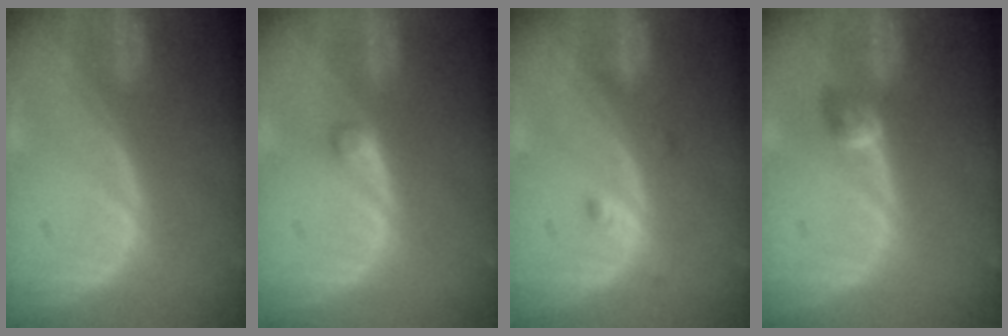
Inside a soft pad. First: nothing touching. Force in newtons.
{"total": 1.2, "press": 1.2, "slide": 0.2}
{"total": 1.3, "press": 1.3, "slide": 0.0}
{"total": 2.8, "press": 2.5, "slide": 1.3}